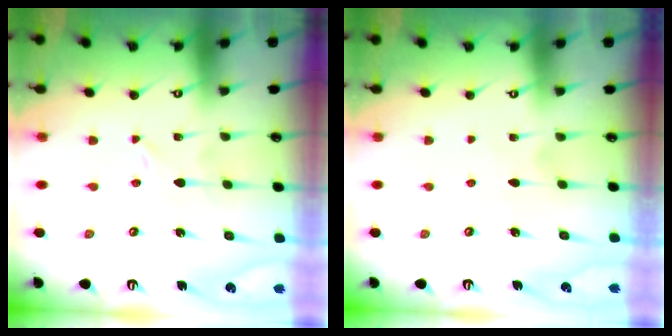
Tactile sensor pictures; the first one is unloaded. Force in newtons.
{"total": 2.4, "press": 2.4, "slide": 0.2}